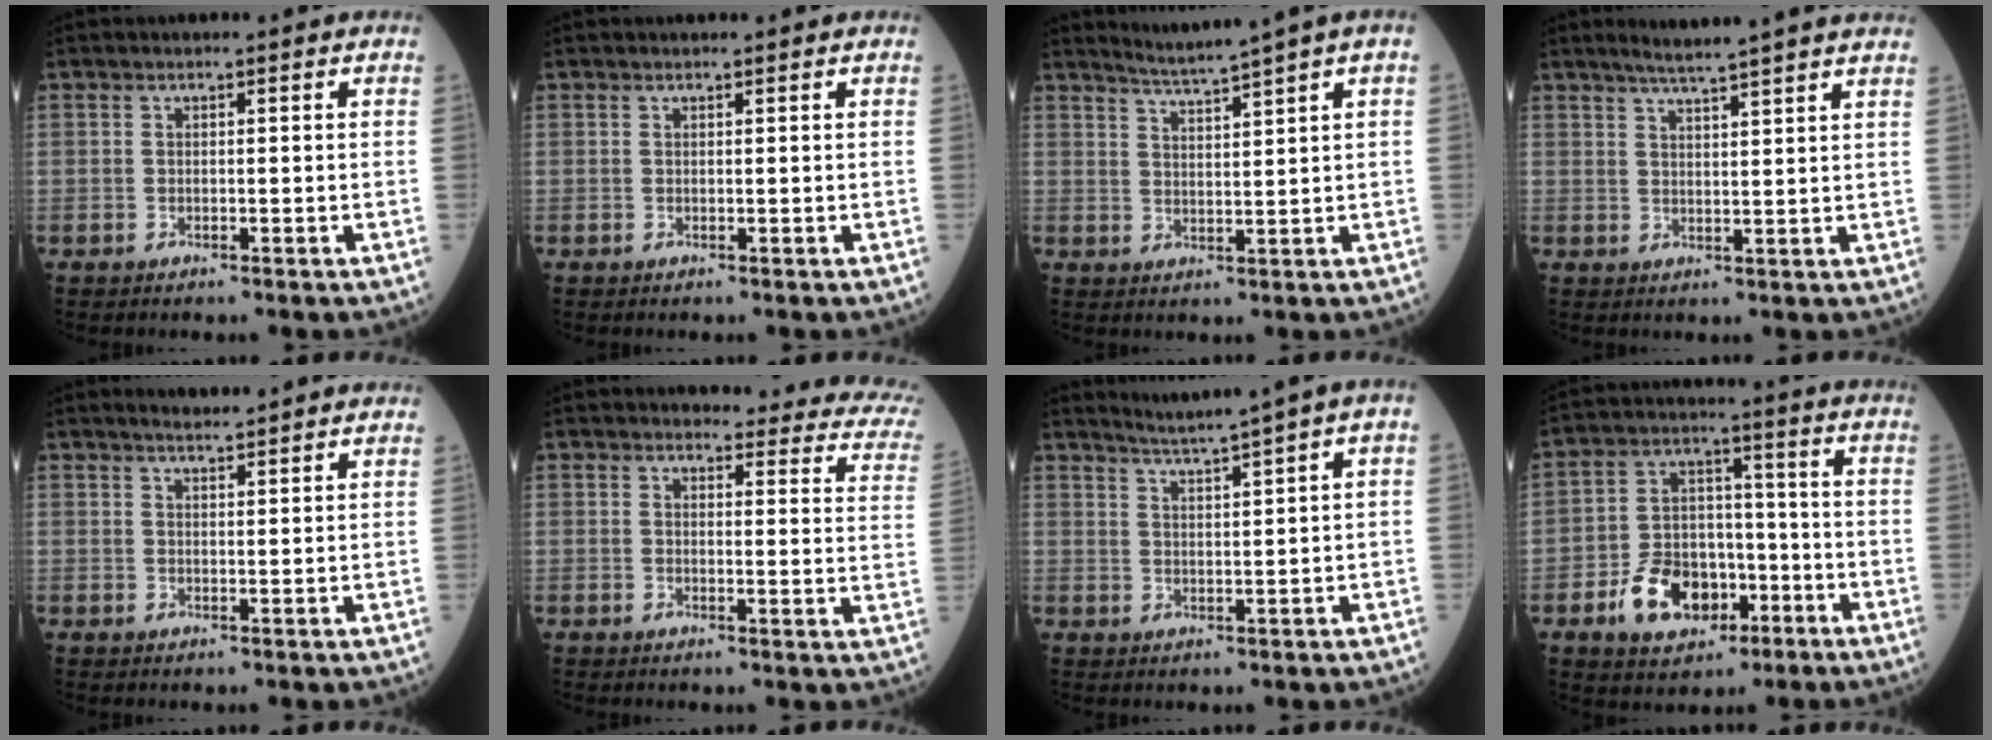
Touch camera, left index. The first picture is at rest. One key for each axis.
{"total": 0.7, "fx": 0.7, "fy": 0.0, "fz": 0.2, "tx": -0.004, "ty": 0.007, "tz": 0.010}
{"total": 4.4, "fx": 3.7, "fy": -1.8, "fz": 1.6, "tx": -0.033, "ty": -0.008, "tz": 0.072}
{"total": 8.5, "fx": 7.4, "fy": -0.7, "fz": 4.1, "tx": -0.064, "ty": 0.018, "tz": 0.094}
{"total": 4.1, "fx": 3.9, "fy": 0.2, "fz": 1.2, "tx": -0.024, "ty": 0.017, "tz": 0.054}
{"total": 15.8, "fx": 15.1, "fy": 3.1, "fz": 3.6, "tx": -0.001, "ty": -0.078, "tz": 0.129}
{"total": 4.3, "fx": 3.4, "fy": -1.6, "fz": 2.1, "tx": -0.039, "ty": -0.002, "tz": 0.065}
{"total": 11.2, "fx": -5.2, "fy": 7.5, "fz": 6.6, "tx": -0.131, "ty": 0.016, "tz": -0.084}